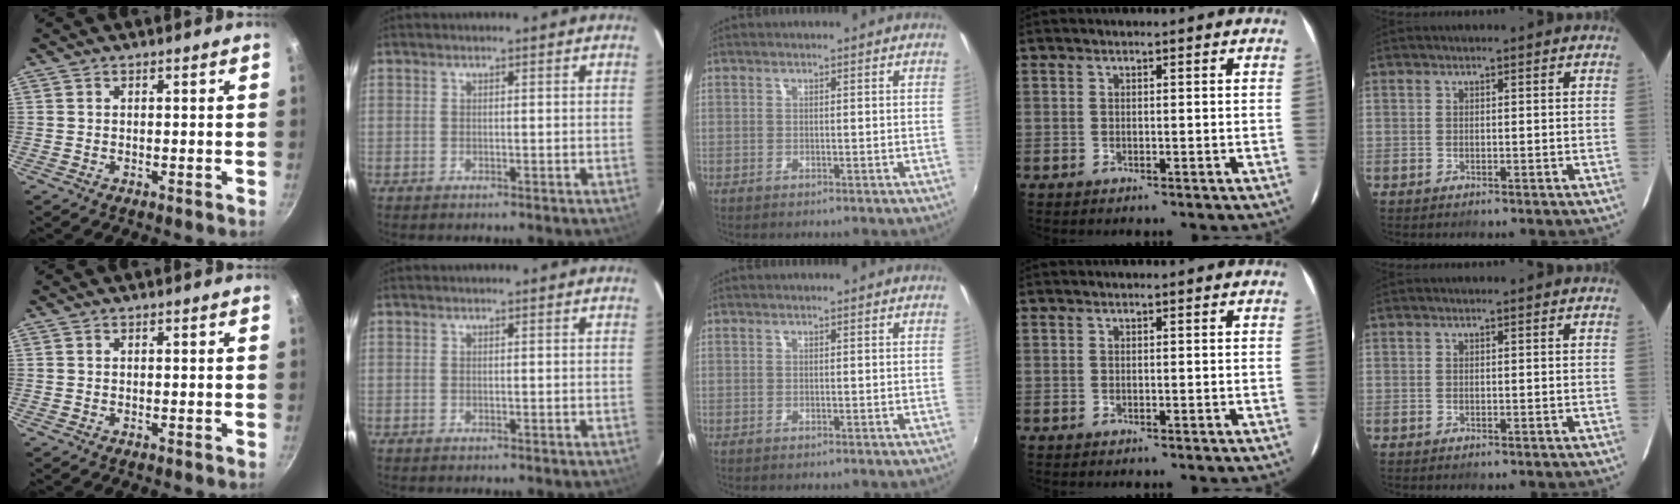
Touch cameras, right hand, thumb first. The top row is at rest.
{}